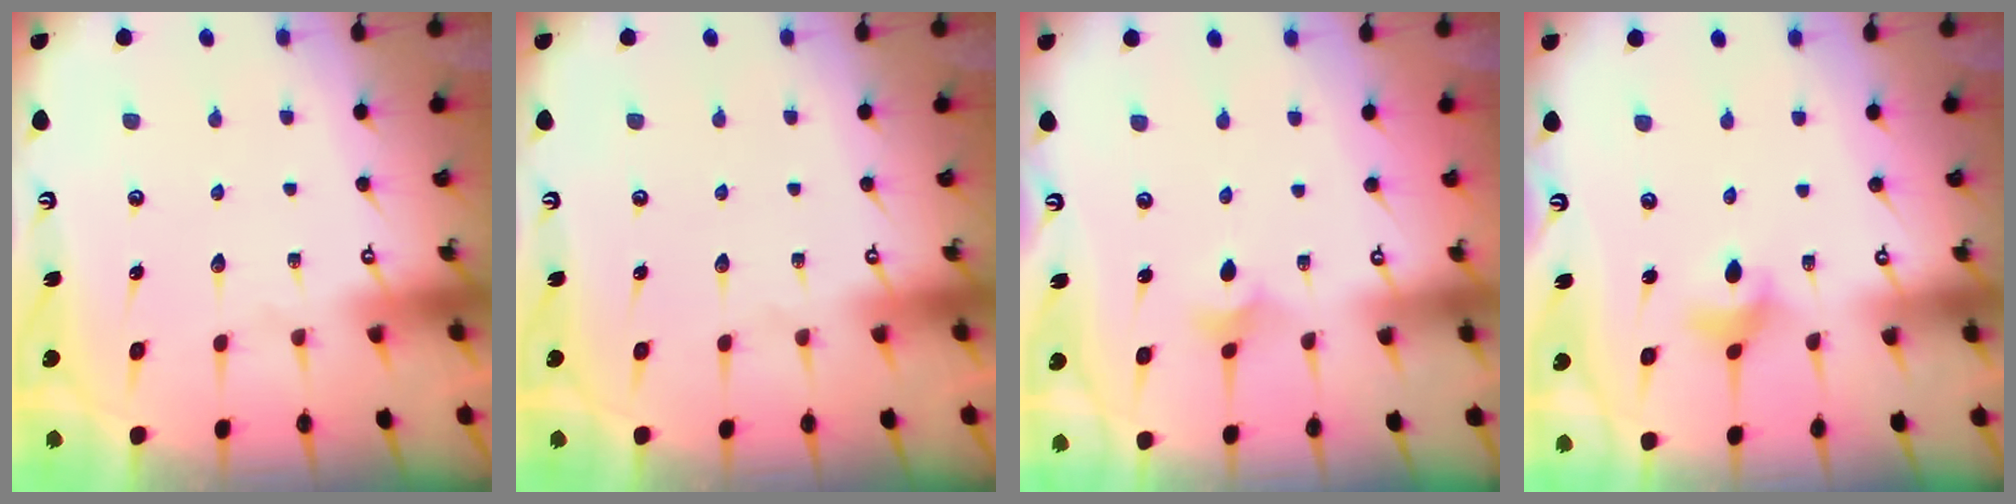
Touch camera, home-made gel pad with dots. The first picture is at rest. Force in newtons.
{"total": 0.0}
{"total": 3.0, "press": 2.9, "slide": 0.7}
{"total": 3.8, "press": 3.8, "slide": 0.6}